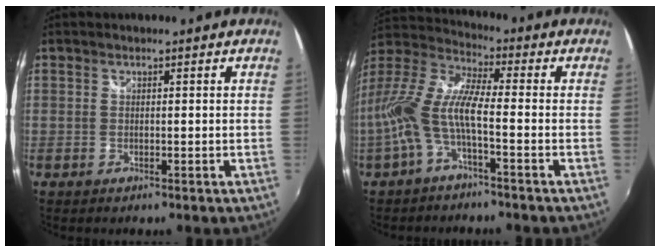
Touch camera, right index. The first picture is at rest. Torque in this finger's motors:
{"motor_torque": [0.89, -0.67, 0.62, 0.21]}